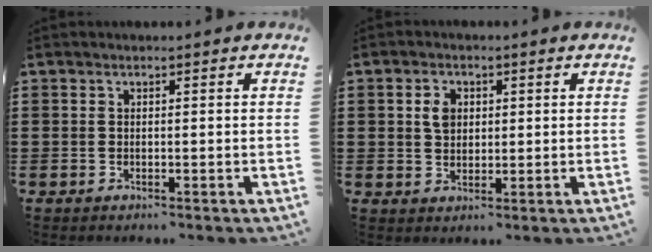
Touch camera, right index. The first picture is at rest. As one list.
[{"total": 3.4, "force": [0.8, 2.5, 2.2], "torque": [-0.051, 0.011, 0.013]}]